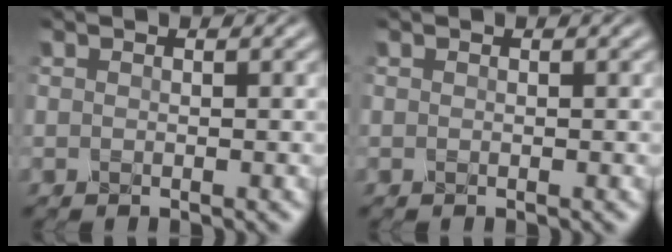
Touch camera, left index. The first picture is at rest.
{"total": 0.0}